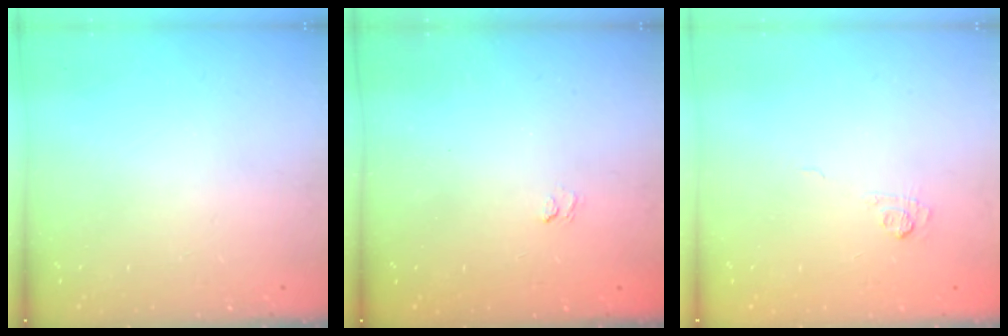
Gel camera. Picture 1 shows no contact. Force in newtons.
{"total": 1.6, "press": 1.0, "slide": 1.2}
{"total": 4.6, "press": 4.4, "slide": 1.1}